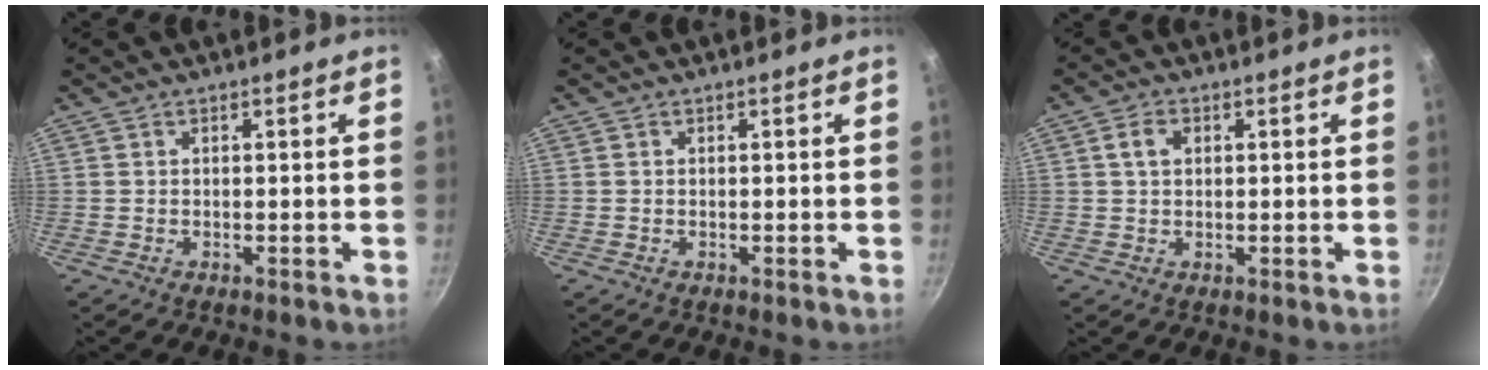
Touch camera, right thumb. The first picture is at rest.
{"total": 0.0}
{"total": 3.3, "force": [0.8, 2.4, 2.1], "torque": [-0.030, 0.004, 0.013]}